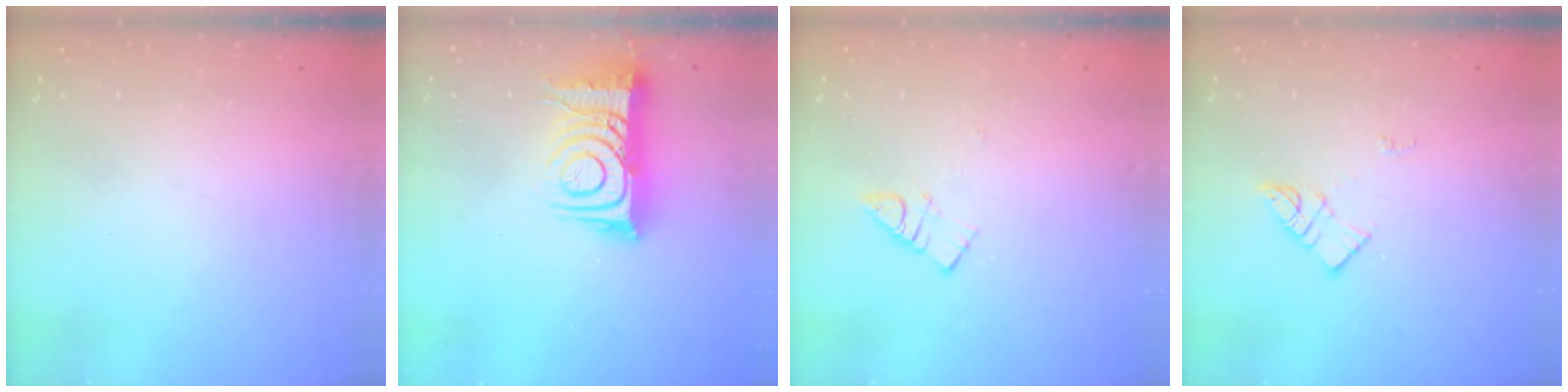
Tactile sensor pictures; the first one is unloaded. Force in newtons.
{"total": 14.0, "press": 14.0, "slide": 1.0}
{"total": 3.9, "press": 3.9, "slide": 0.5}
{"total": 6.2, "press": 6.2, "slide": 0.2}